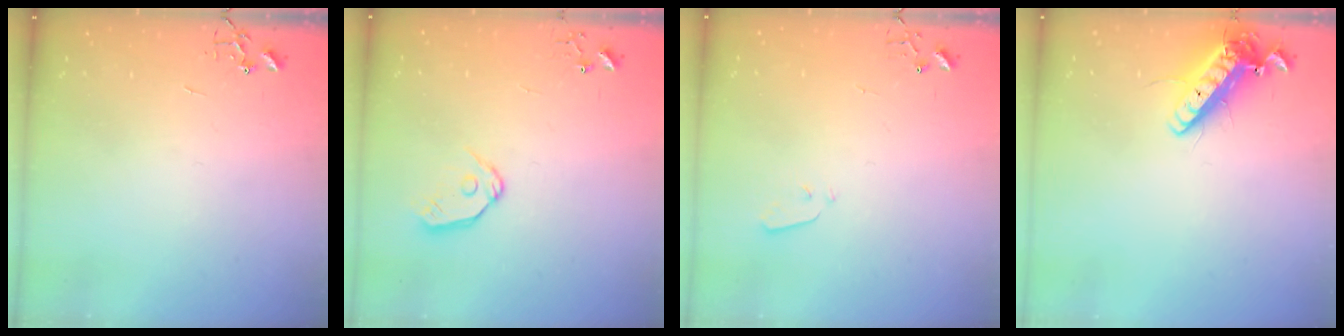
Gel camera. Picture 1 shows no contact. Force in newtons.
{"total": 8.9, "press": 8.9, "slide": 1.0}
{"total": 2.9, "press": 2.9, "slide": 0.4}
{"total": 14.3, "press": 14.1, "slide": 2.6}